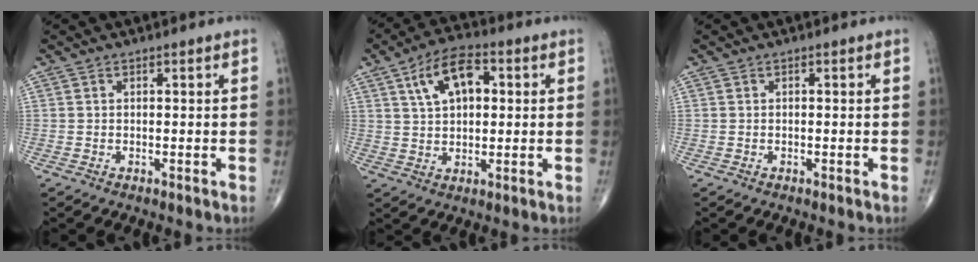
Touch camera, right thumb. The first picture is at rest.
{"total": 10.5, "force": [3.3, 5.8, 8.1], "torque": [-0.128, 0.008, 0.052]}
{"total": 0.0}